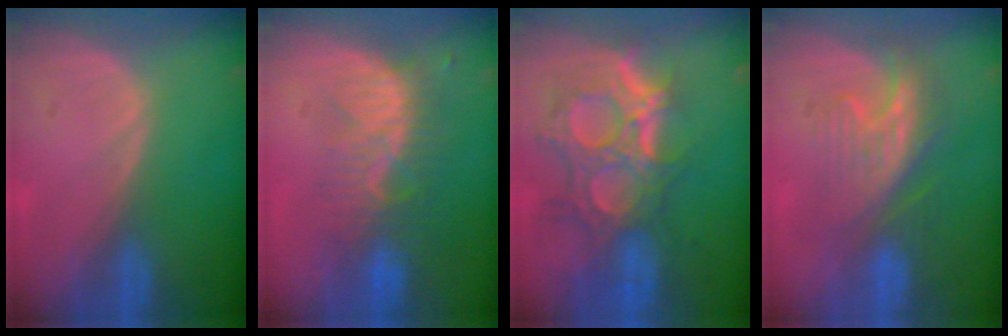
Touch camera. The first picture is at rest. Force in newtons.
{"total": 8.1, "press": 7.3, "slide": 3.6}
{"total": 12.0, "press": 10.7, "slide": 5.3}
{"total": 8.6, "press": 7.6, "slide": 4.0}